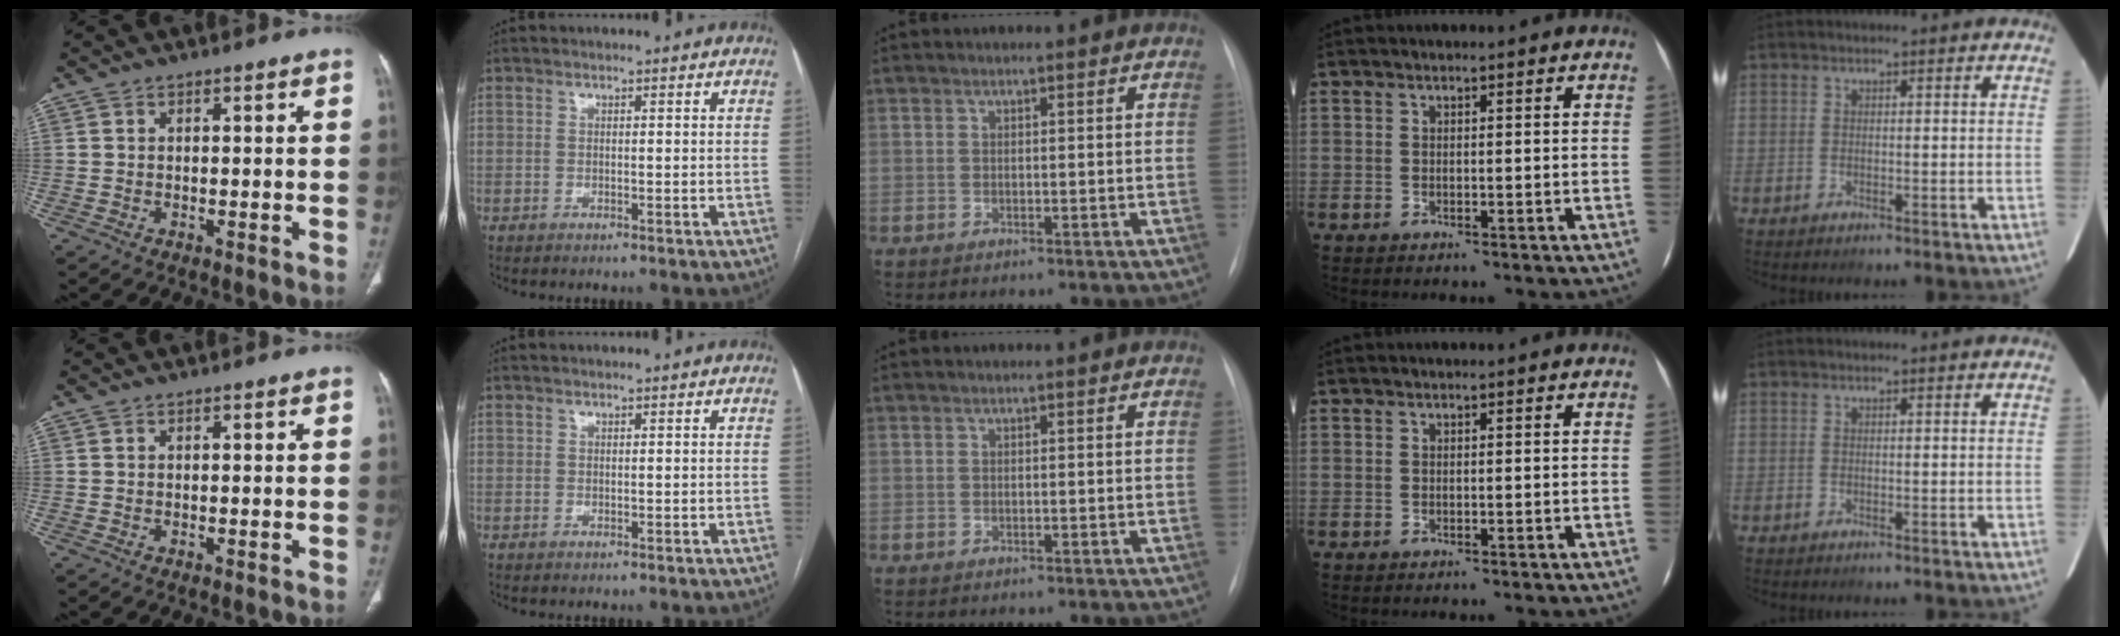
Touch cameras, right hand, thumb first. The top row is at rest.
{}